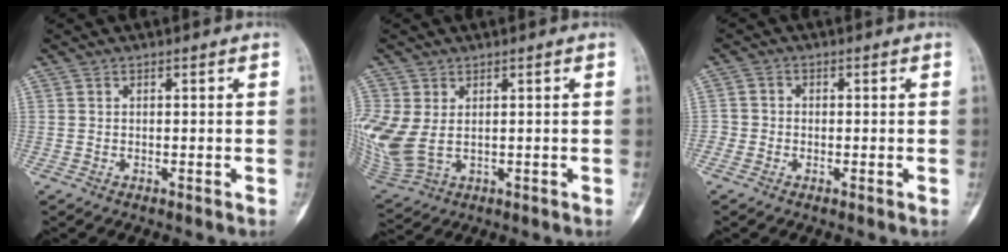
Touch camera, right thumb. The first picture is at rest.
{"total": 10.7, "force": [0.9, 7.2, 7.8], "torque": [-0.209, -0.005, 0.034]}
{"total": 2.0, "force": [-0.9, 1.8, 0.4], "torque": [0.002, 0.007, -0.025]}